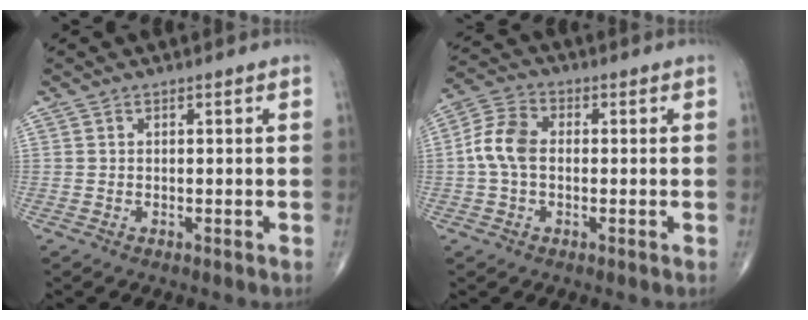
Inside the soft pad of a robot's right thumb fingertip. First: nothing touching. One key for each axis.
{"total": 7.4, "fx": -0.2, "fy": 4.9, "fz": 5.5, "tx": -0.113, "ty": 0.022, "tz": -0.014}